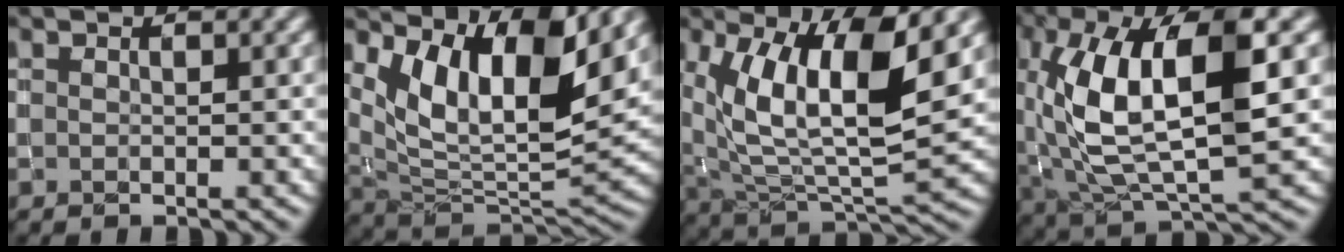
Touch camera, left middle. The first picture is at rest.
{"total": 10.3, "force": [5.1, 3.5, 8.3], "torque": [-0.144, -0.013, 0.098]}
{"total": 11.0, "force": [4.4, 3.6, 9.3], "torque": [-0.155, -0.007, 0.081]}
{"total": 11.4, "force": [1.6, 4.6, 10.3], "torque": [-0.196, 0.005, 0.029]}